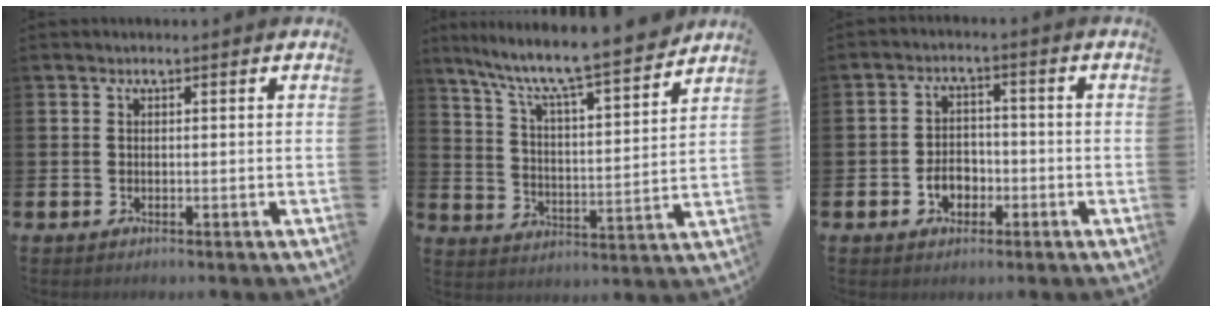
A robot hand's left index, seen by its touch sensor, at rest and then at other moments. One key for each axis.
{"total": 8.9, "fx": 8.2, "fy": 0.4, "fz": 3.4, "tx": -0.096, "ty": -0.065, "tz": 0.135}
{"total": 3.6, "fx": -1.4, "fy": 2.7, "fz": 1.9, "tx": -0.024, "ty": -0.002, "tz": -0.034}